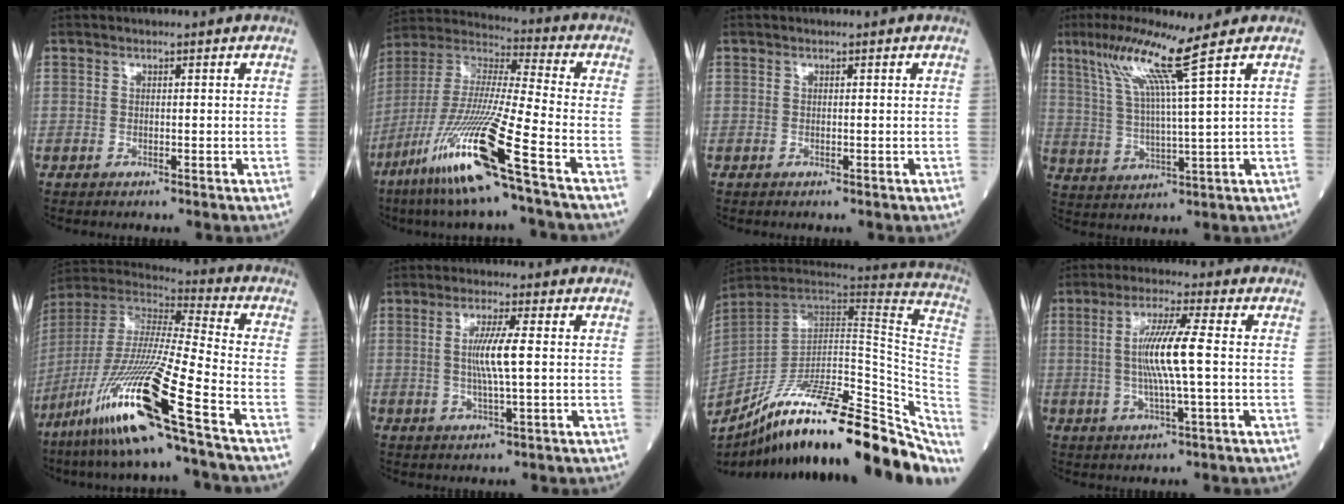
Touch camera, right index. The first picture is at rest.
{"total": 19.3, "force": [-10.2, -0.7, 16.4], "torque": [-0.366, -0.055, -0.204]}
{"total": 0.0}
{"total": 9.9, "force": [5.6, -2.2, 7.9], "torque": [-0.151, 0.008, 0.109]}
{"total": 22.9, "force": [-12.7, -0.7, 19.0], "torque": [-0.412, -0.059, -0.252]}
{"total": 5.9, "force": [0.4, -0.1, 5.9], "torque": [-0.114, -0.003, 0.008]}
{"total": 30.0, "force": [-22.2, 7.3, 18.8], "torque": [-0.219, -0.012, -0.326]}
{"total": 8.9, "force": [0.2, -0.2, 8.9], "torque": [-0.173, 0.000, 0.000]}